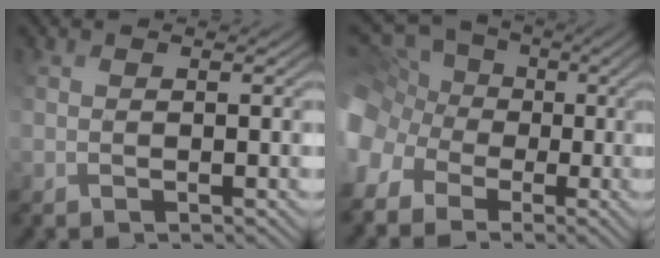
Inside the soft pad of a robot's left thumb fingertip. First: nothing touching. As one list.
[{"total": 13.2, "force": [-4.4, 11.6, 4.7], "torque": [-0.188, -0.013, -0.098]}]